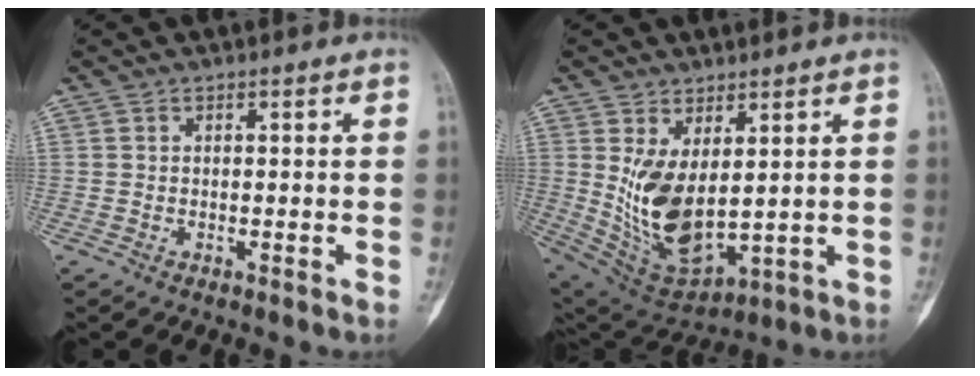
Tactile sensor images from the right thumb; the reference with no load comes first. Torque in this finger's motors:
{"motor_torque": [-0.89, 1.53, 0.17, 0.06, 0.15]}